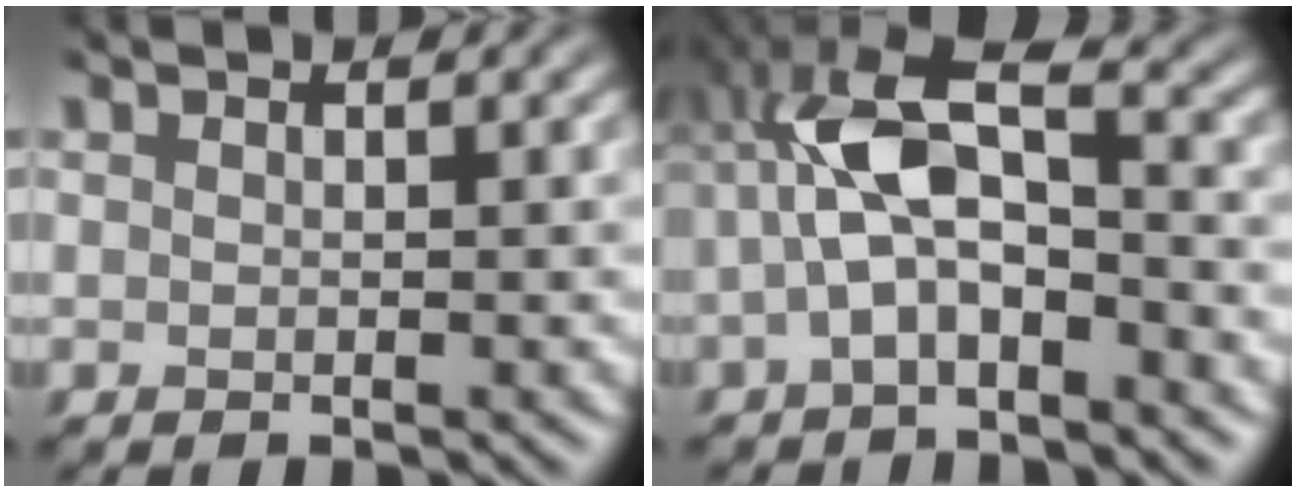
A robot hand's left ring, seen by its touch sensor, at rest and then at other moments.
{"total": 6.1, "force": [-2.4, 2.5, 5.0], "torque": [-0.110, 0.017, -0.044]}